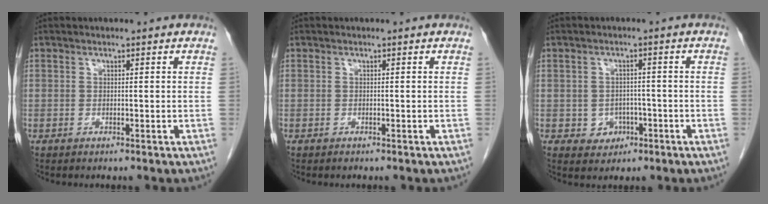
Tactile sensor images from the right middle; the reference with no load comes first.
{"total": 0.0}
{"total": 3.3, "force": [-1.1, 3.0, 1.1], "torque": [-0.008, 0.008, -0.007]}